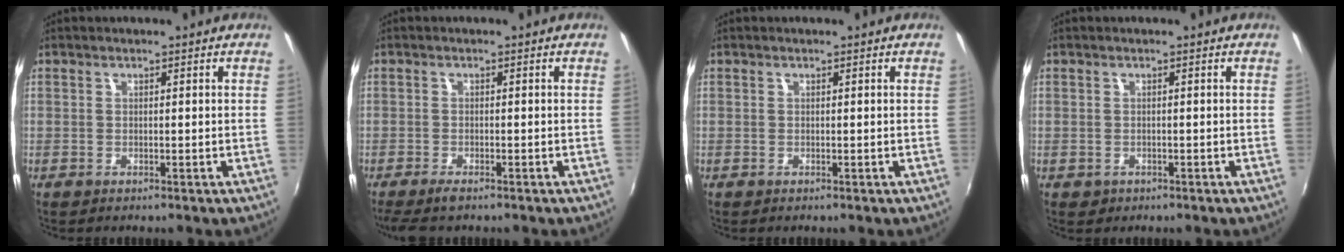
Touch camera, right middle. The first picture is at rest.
{"total": 4.8, "force": [-3.7, 1.1, 2.8], "torque": [-0.067, -0.022, -0.067]}
{"total": 0.0}
{"total": 1.4, "force": [-0.5, 1.3, 0.4], "torque": [-0.010, -0.003, -0.005]}